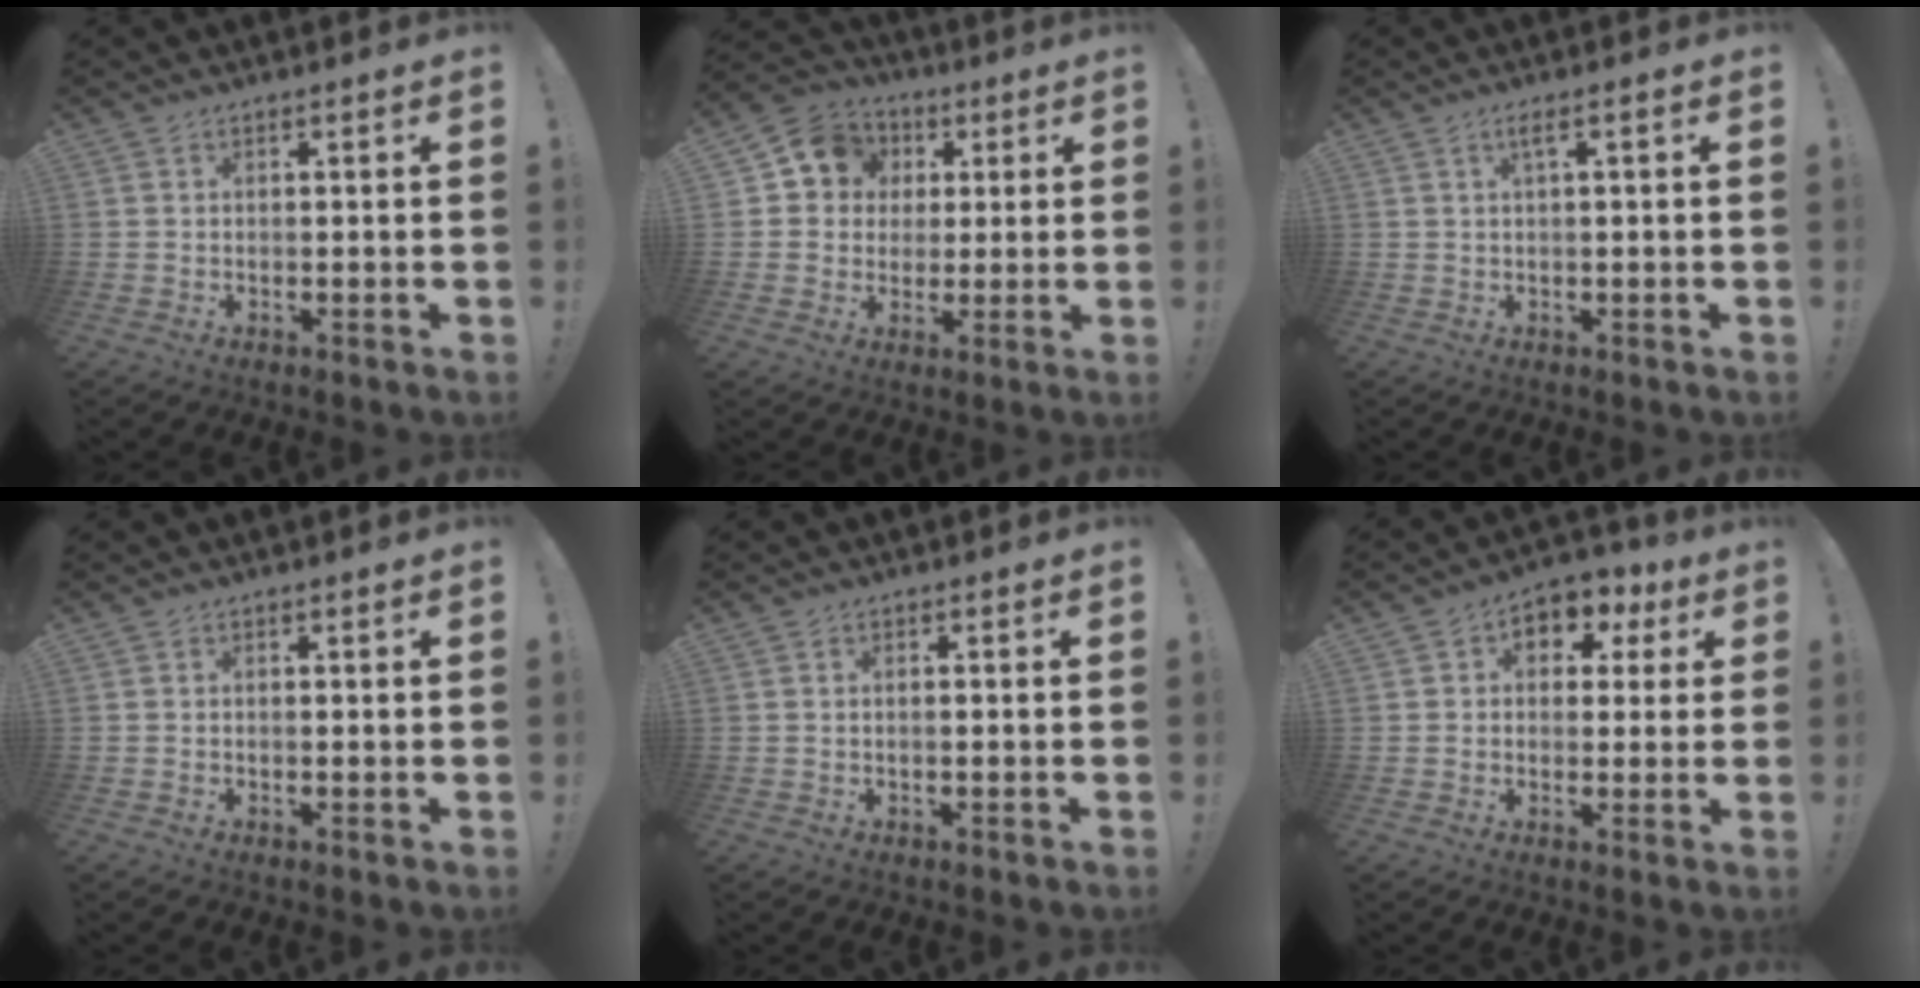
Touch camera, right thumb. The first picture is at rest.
{"total": 10.4, "force": [2.3, 9.4, 3.8], "torque": [-0.050, 0.004, 0.050]}
{"total": 2.5, "force": [0.4, -0.1, 2.5], "torque": [-0.044, 0.001, 0.003]}
{"total": 0.0}
{"total": 0.9, "force": [-0.4, -0.1, 0.8], "torque": [-0.009, -0.001, -0.009]}
{"total": 6.6, "force": [1.1, 5.7, 3.2], "torque": [-0.032, 0.001, 0.023]}